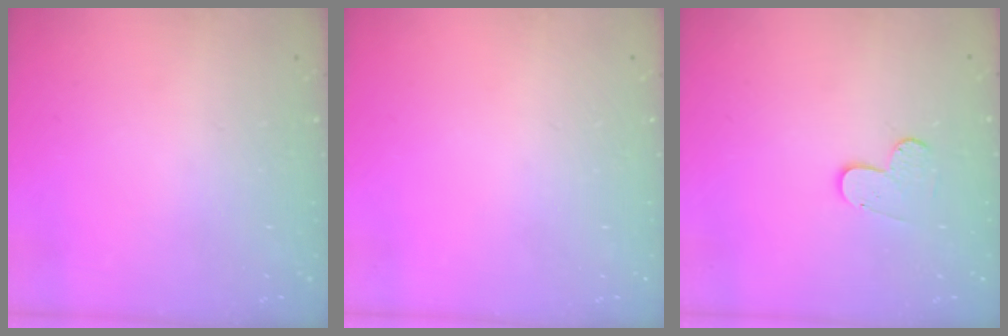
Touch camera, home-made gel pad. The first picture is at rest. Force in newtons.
{"total": 0.0}
{"total": 4.0, "press": 4.0, "slide": 0.2}